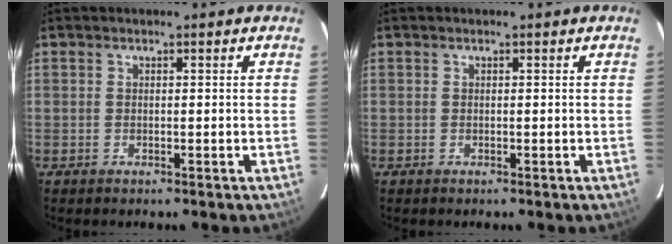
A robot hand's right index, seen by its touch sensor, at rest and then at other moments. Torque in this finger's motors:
{"motor_torque": [-0.01, -0.01, 0.02, 0.00]}